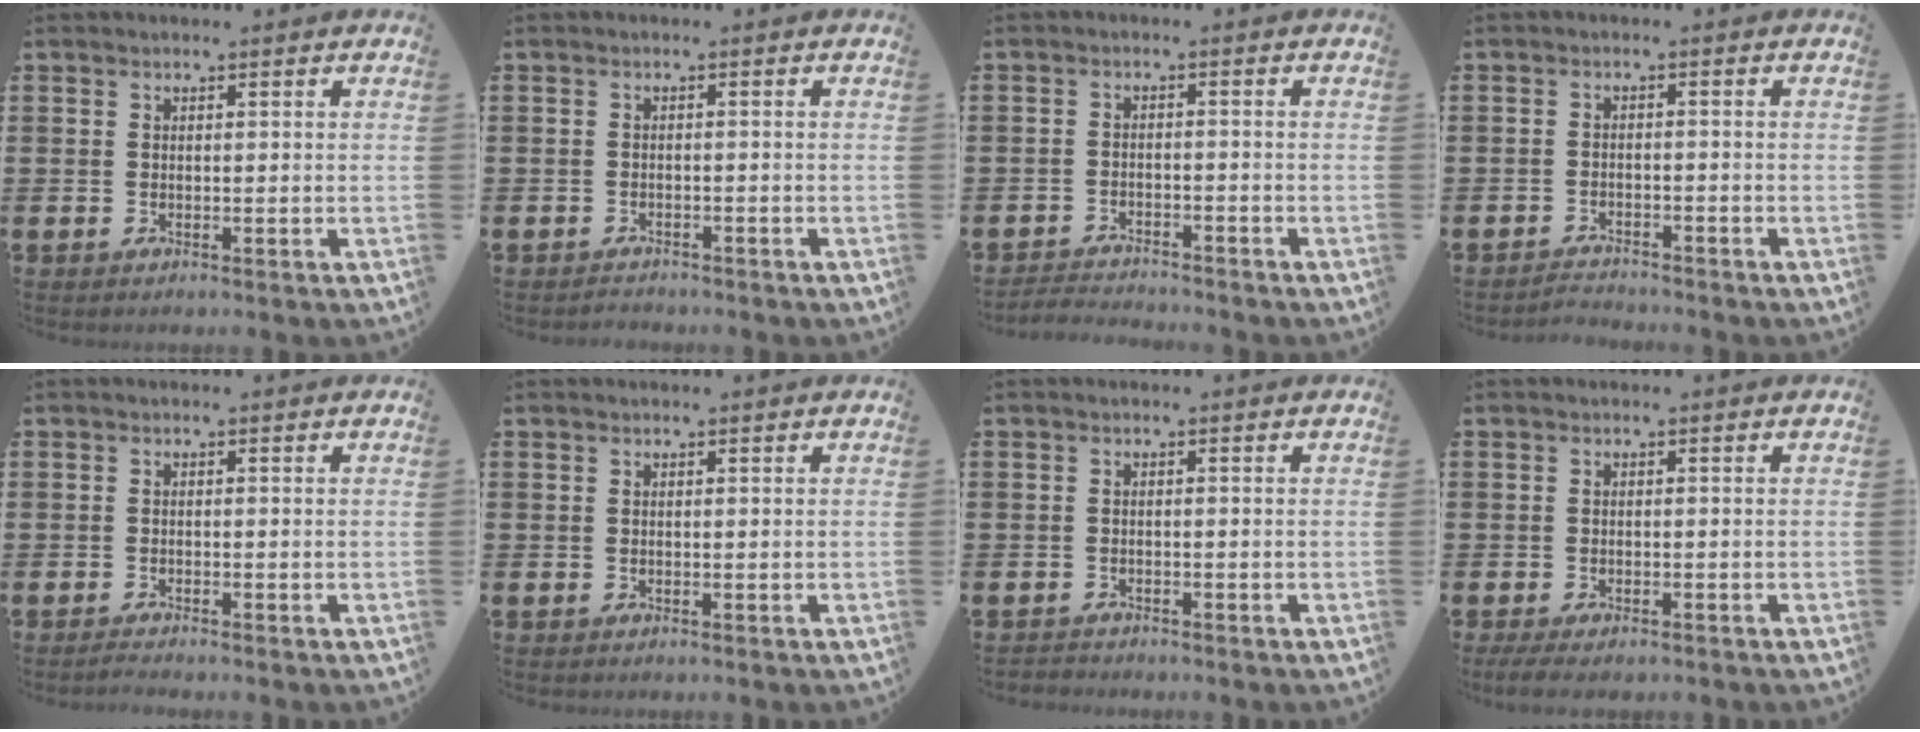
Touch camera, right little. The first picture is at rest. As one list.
[{"total": 0.9, "force": [-0.9, 0.1, 0.0], "torque": [-0.002, 0.001, -0.019]}, {"total": 2.3, "force": [-2.3, 0.0, -0.1], "torque": [-0.004, 0.002, -0.050]}, {"total": 1.7, "force": [-1.7, 0.0, -0.2], "torque": [-0.002, 0.005, -0.036]}, {"total": 0.8, "force": [-0.7, 0.0, 0.4], "torque": [-0.008, -0.001, -0.014]}, {"total": 0.0}, {"total": 0.7, "force": [-0.7, 0.1, -0.1], "torque": [-0.001, -0.001, -0.015]}, {"total": 1.3, "force": [-0.9, 0.4, 0.9], "torque": [-0.017, -0.001, -0.017]}]